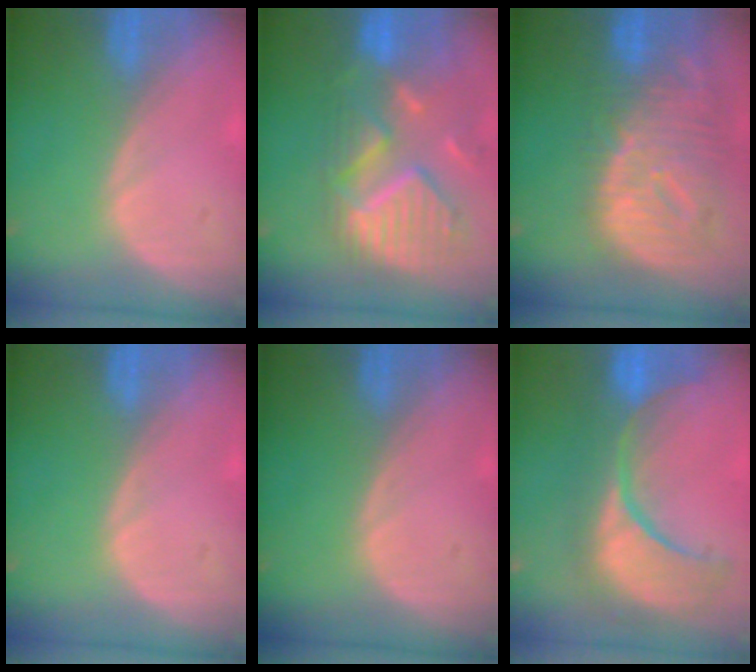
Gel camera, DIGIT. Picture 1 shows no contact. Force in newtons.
{"total": 11.8, "press": 10.4, "slide": 5.5}
{"total": 12.4, "press": 10.7, "slide": 6.3}
{"total": 0.0}
{"total": 0.0}
{"total": 12.1, "press": 11.0, "slide": 5.1}